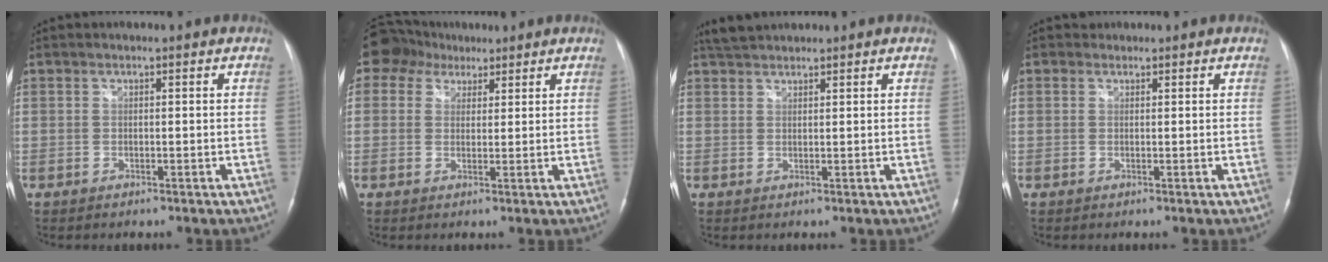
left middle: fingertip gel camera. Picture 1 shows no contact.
{"total": 6.6, "force": [4.4, 4.7, 1.3], "torque": [-0.031, 0.036, 0.080]}
{"total": 3.2, "force": [3.1, 0.4, 0.8], "torque": [-0.021, 0.018, 0.060]}
{"total": 0.8, "force": [0.6, 0.5, -0.1], "torque": [0.001, 0.002, 0.009]}